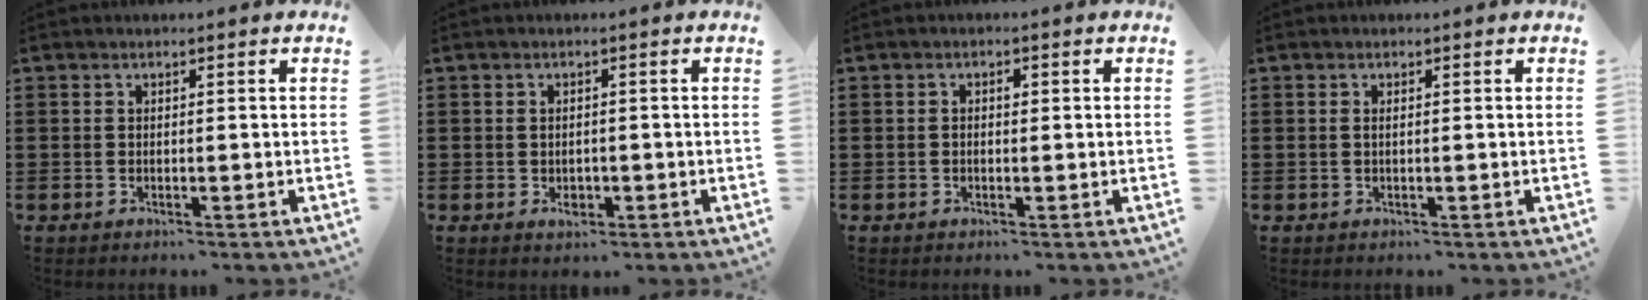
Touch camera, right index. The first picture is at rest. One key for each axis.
{"total": 1.8, "fx": -0.5, "fy": 1.1, "fz": 1.3, "tx": -0.026, "ty": 0.002, "tz": -0.009}
{"total": 0.9, "fx": 0.0, "fy": 0.5, "fz": 0.8, "tx": -0.015, "ty": 0.002, "tz": 0.000}
{"total": 0.5, "fx": 0.0, "fy": 0.2, "fz": 0.5, "tx": -0.011, "ty": -0.002, "tz": 0.001}